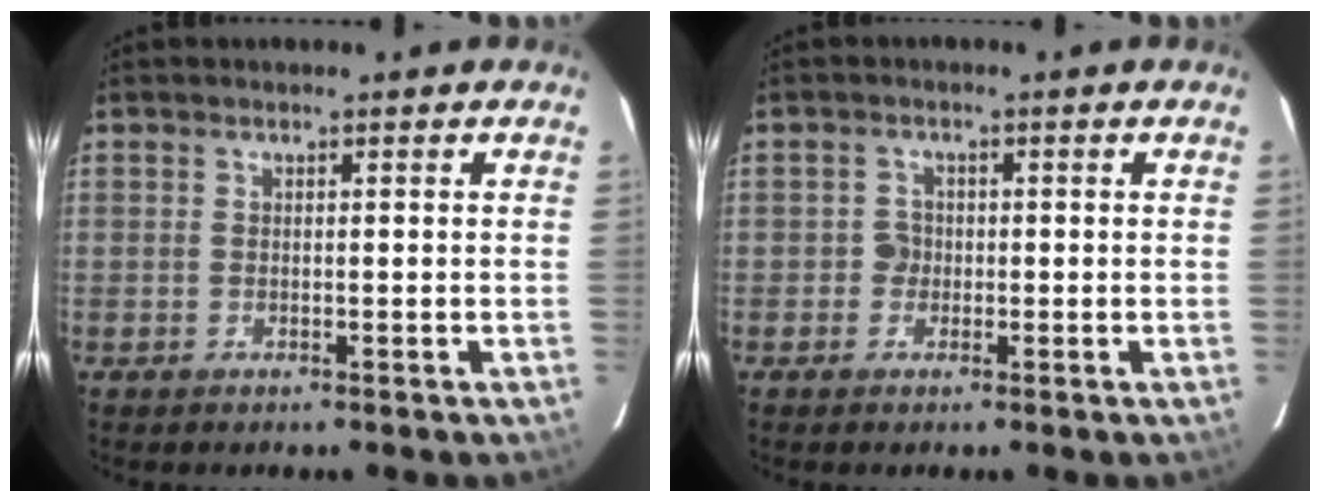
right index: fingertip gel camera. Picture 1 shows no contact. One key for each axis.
{"total": 1.8, "fx": -0.6, "fy": 1.7, "fz": 0.0, "tx": 0.001, "ty": 0.007, "tz": -0.010}